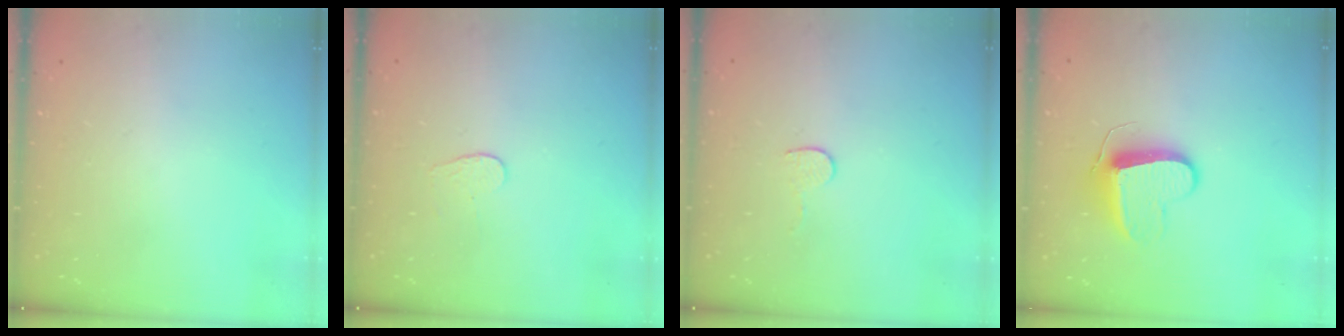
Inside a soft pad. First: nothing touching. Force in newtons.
{"total": 3.8, "press": 3.8, "slide": 0.3}
{"total": 4.7, "press": 4.7, "slide": 0.4}
{"total": 9.7, "press": 9.7, "slide": 0.4}